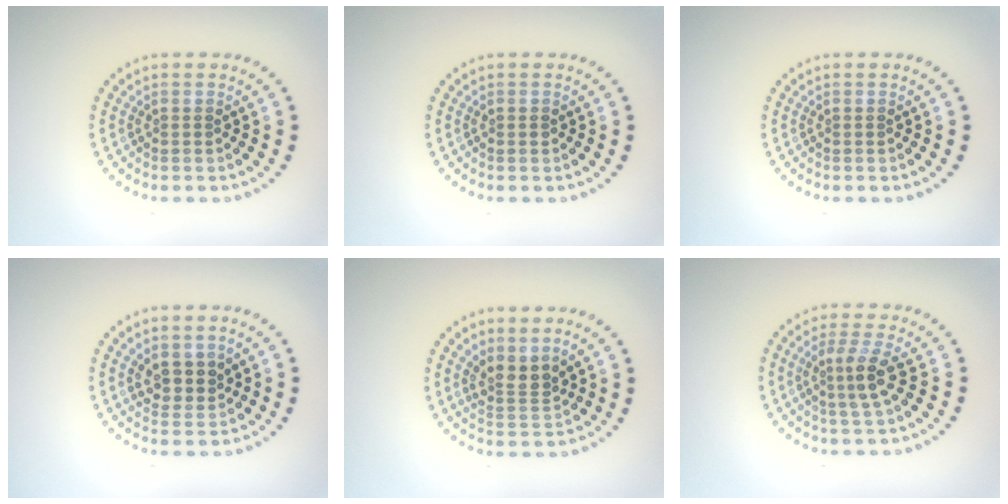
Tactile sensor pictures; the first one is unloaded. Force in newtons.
{"total": 0.6, "press": 0.6, "slide": 0.0}
{"total": 0.0}
{"total": 2.6, "press": 2.3, "slide": 1.1}
{"total": 2.6, "press": 2.0, "slide": 1.6}
{"total": 2.9, "press": 2.5, "slide": 1.4}